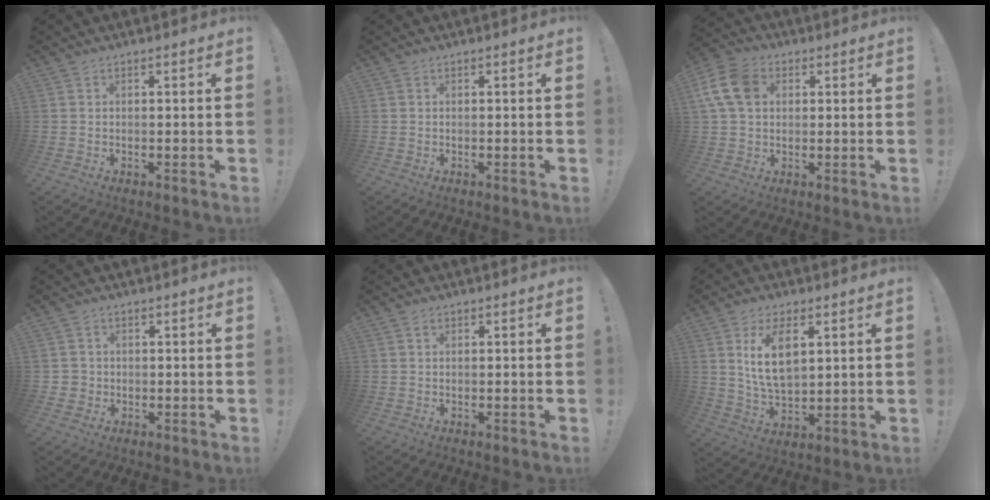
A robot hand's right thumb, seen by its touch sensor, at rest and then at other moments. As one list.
[{"total": 0.0}, {"total": 11.6, "force": [3.2, 8.4, 7.3], "torque": [-0.149, 0.007, 0.067]}, {"total": 3.0, "force": [0.5, 2.9, 0.5], "torque": [-0.006, 0.002, 0.011]}, {"total": 0.7, "force": [0.4, 0.5, 0.3], "torque": [-0.005, 0.001, 0.006]}, {"total": 10.9, "force": [4.0, 5.5, 8.5], "torque": [-0.166, -0.012, 0.069]}]